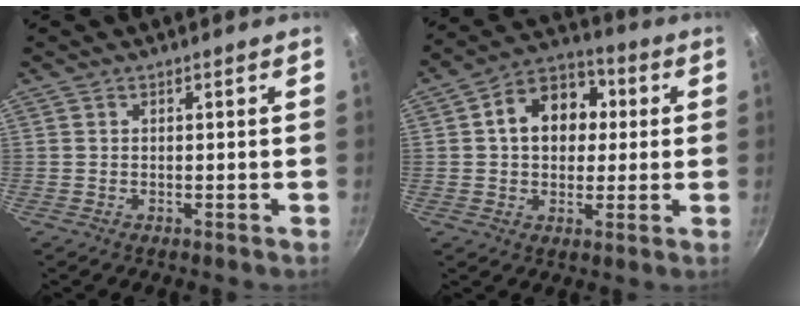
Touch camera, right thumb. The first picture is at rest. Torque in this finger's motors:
{"motor_torque": [-0.43, 0.75, 0.56, 0.25, 0.19]}